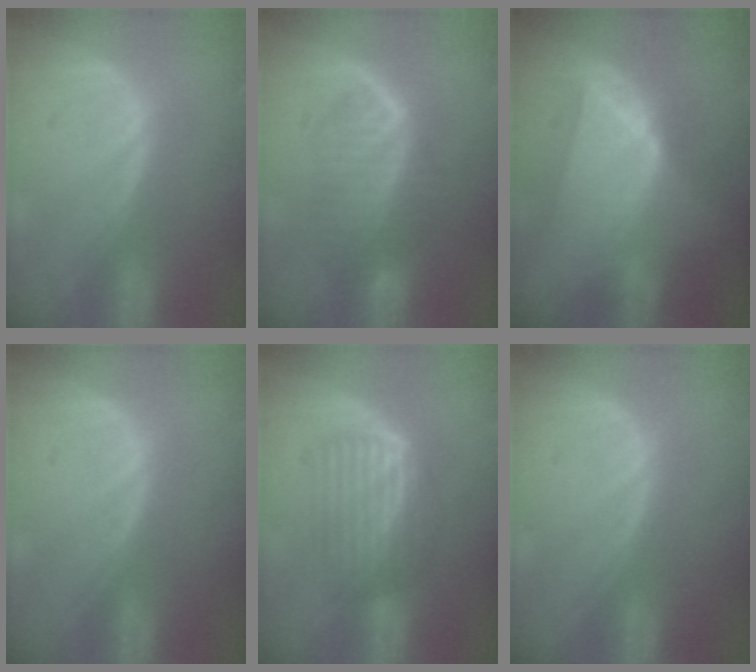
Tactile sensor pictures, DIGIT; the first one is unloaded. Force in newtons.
{"total": 6.7, "press": 6.5, "slide": 1.8}
{"total": 9.9, "press": 9.9, "slide": 0.6}
{"total": 0.0}
{"total": 7.1, "press": 6.0, "slide": 3.8}
{"total": 0.0}